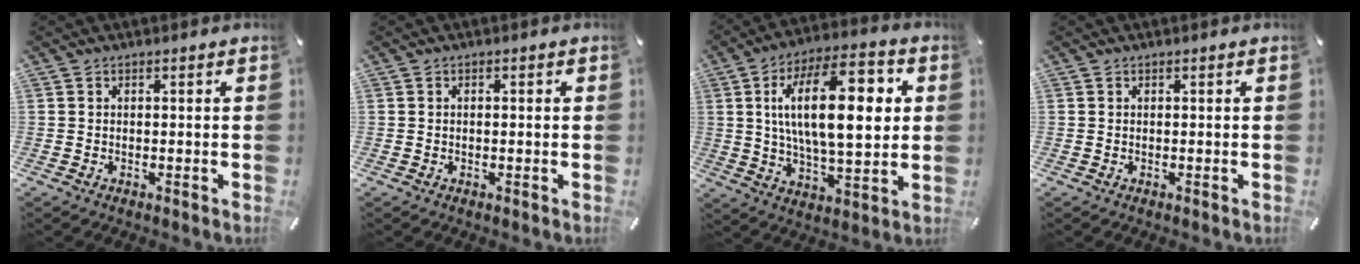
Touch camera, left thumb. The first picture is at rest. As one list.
[{"total": 0.7, "force": [-0.2, 0.3, 0.7], "torque": [-0.012, -0.001, -0.003]}, {"total": 22.6, "force": [4.9, 10.1, 19.5], "torque": [-0.334, 0.004, 0.069]}, {"total": 0.0}]